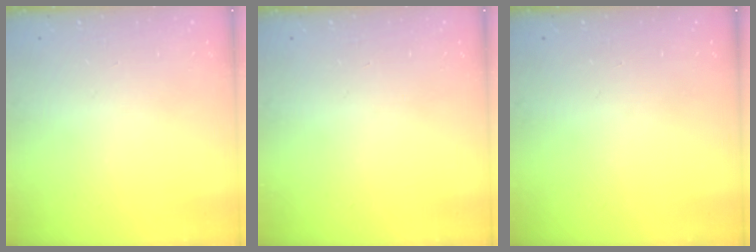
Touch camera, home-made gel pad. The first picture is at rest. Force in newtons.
{"total": 0.0}
{"total": 0.0}